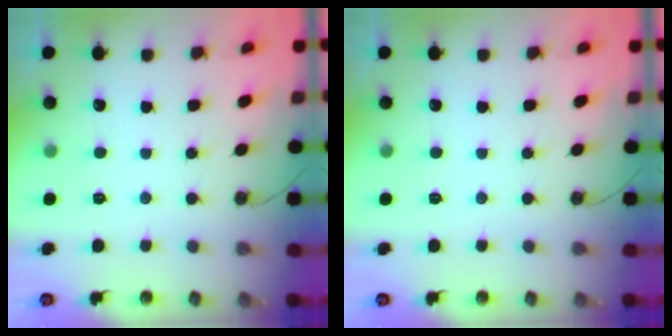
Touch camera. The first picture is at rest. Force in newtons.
{"total": 0.0}